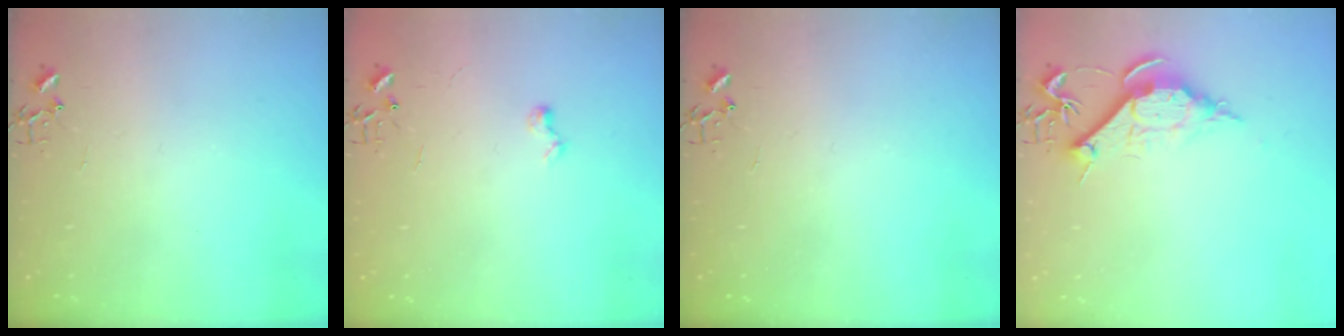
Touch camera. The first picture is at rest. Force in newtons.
{"total": 6.0, "press": 6.0, "slide": 0.7}
{"total": 0.0}
{"total": 10.2, "press": 10.2, "slide": 1.0}